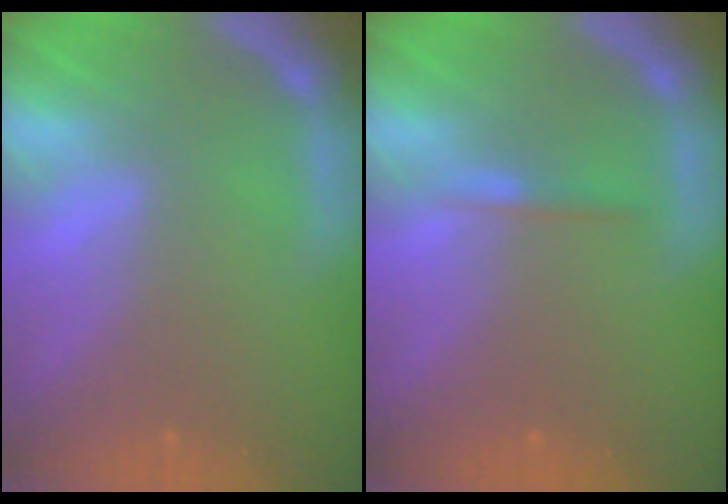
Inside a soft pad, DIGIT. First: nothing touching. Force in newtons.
{"total": 0.9}